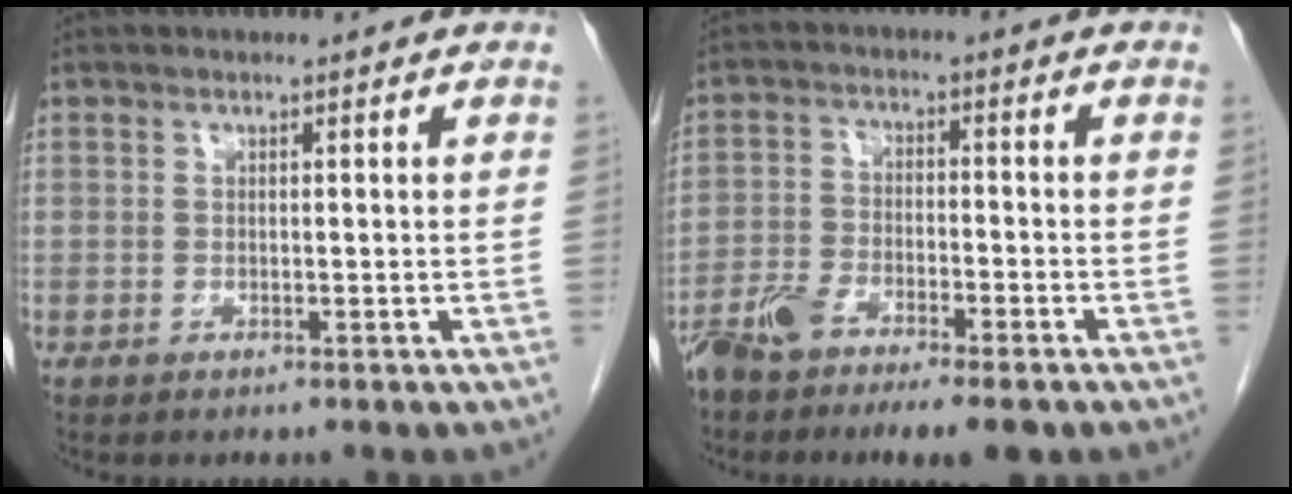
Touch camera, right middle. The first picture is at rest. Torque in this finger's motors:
{"motor_torque": [0.81, -0.98, 0.13, 0.03]}